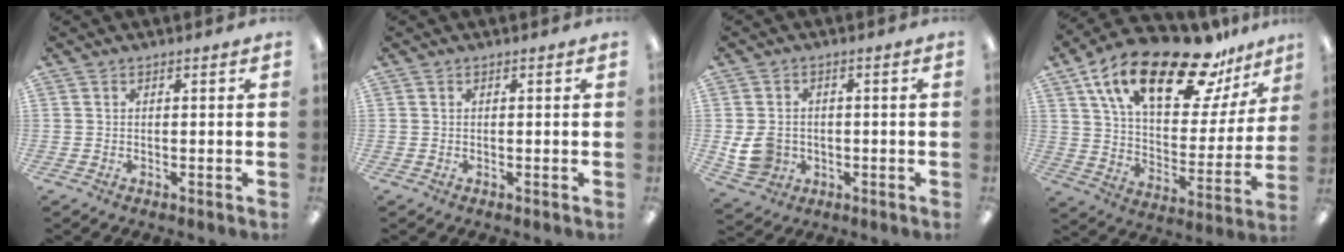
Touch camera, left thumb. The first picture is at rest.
{"total": 0.0}
{"total": 7.1, "force": [-1.1, 6.2, 3.1], "torque": [-0.062, 0.009, -0.015]}
{"total": 25.5, "force": [16.4, 10.1, 16.7], "torque": [-0.280, -0.089, 0.278]}